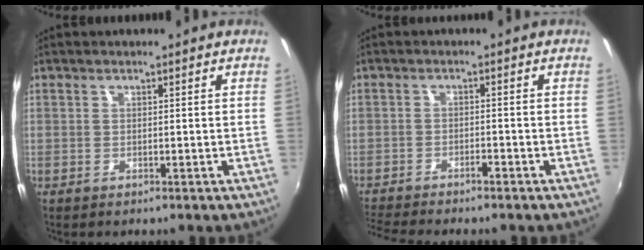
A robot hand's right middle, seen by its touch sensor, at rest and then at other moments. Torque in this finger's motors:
{"motor_torque": [1.07, -1.07, 0.18, 0.06]}